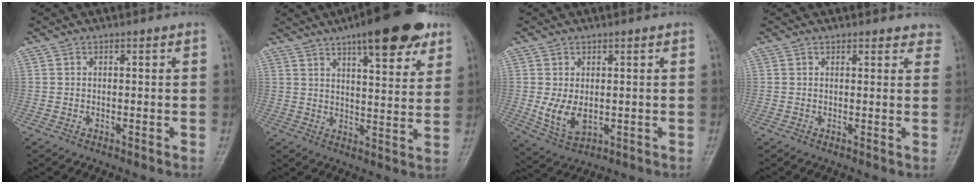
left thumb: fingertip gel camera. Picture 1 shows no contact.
{"total": 16.9, "force": [10.3, 5.3, 12.3], "torque": [-0.143, -0.036, 0.147]}
{"total": 6.8, "force": [0.3, 4.1, 5.3], "torque": [-0.092, -0.017, 0.021]}
{"total": 3.7, "force": [3.3, 1.5, 0.9], "torque": [0.021, -0.012, 0.024]}